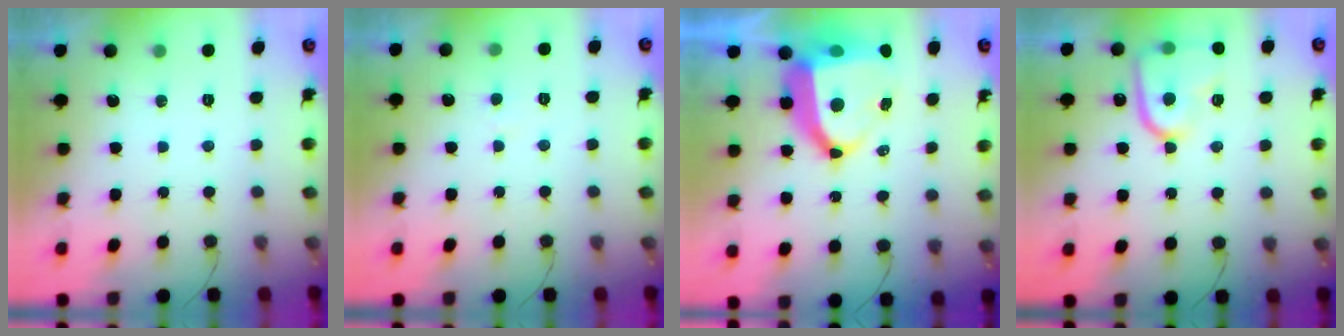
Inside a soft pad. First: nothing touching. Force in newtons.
{"total": 2.6, "press": 2.6, "slide": 0.2}
{"total": 15.2, "press": 15.0, "slide": 2.2}
{"total": 13.5, "press": 13.5, "slide": 1.3}